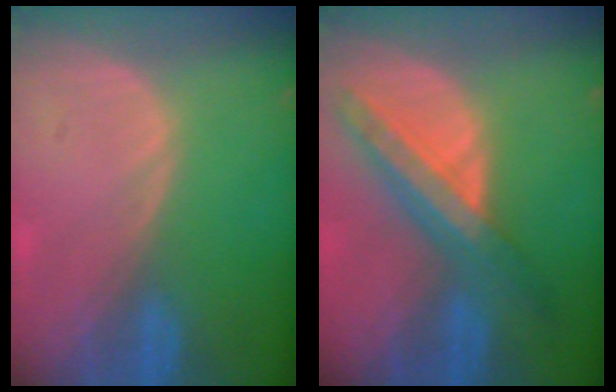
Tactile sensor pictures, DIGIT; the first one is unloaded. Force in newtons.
{"total": 8.7, "press": 7.5, "slide": 4.4}